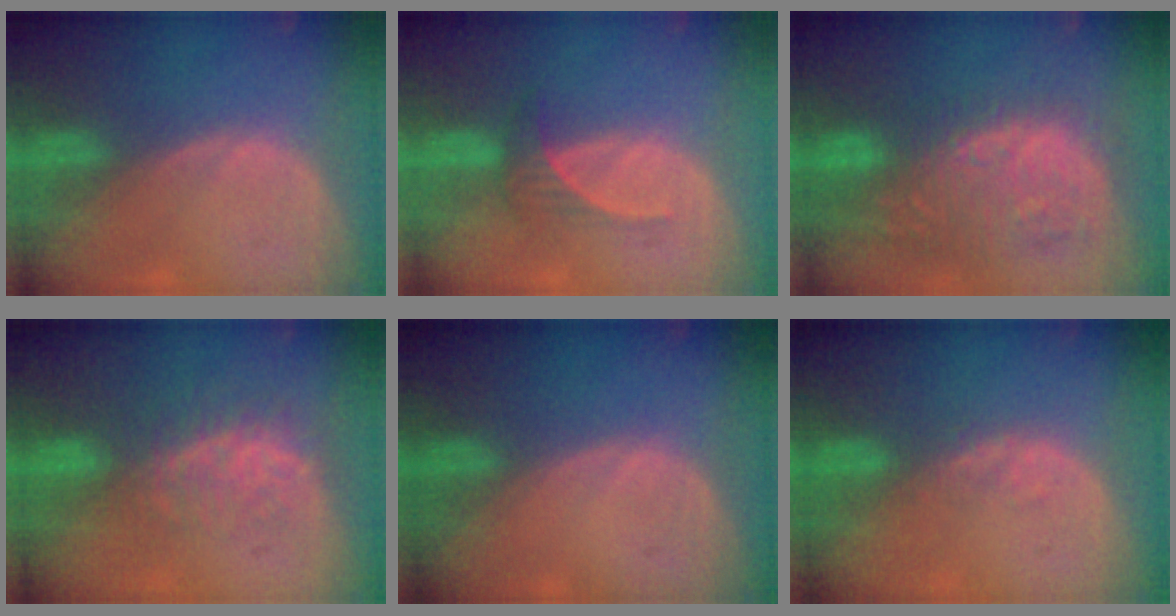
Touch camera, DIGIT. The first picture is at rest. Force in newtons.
{"total": 3.2, "press": 3.1, "slide": 0.9}
{"total": 11.8, "press": 11.1, "slide": 4.0}
{"total": 8.1, "press": 7.2, "slide": 3.7}
{"total": 0.0}
{"total": 2.5, "press": 1.9, "slide": 1.7}